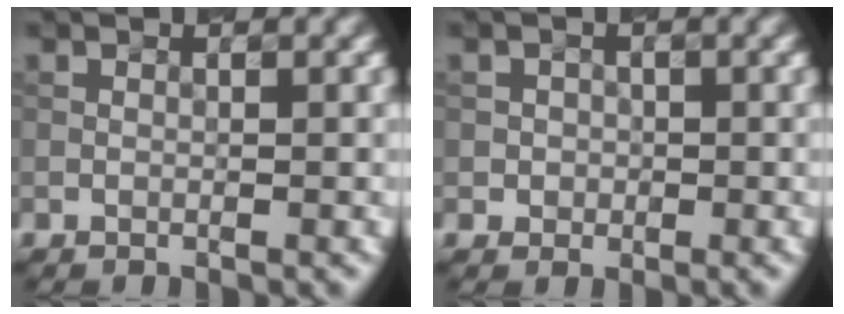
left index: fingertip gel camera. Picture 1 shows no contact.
{"total": 1.3, "force": [0.0, 1.3, 0.1], "torque": [0.017, -0.001, -0.007]}